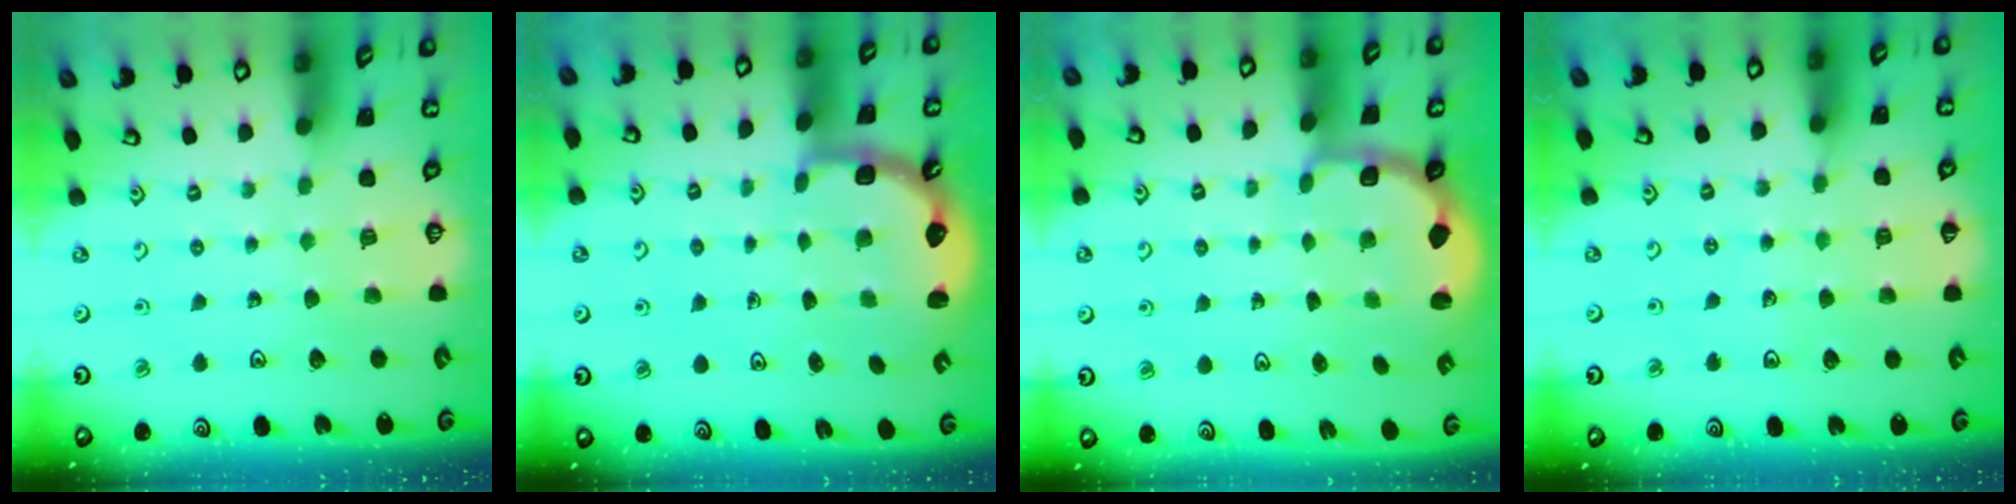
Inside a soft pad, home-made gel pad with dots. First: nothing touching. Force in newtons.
{"total": 2.5, "press": 2.1, "slide": 1.3}
{"total": 2.8, "press": 2.2, "slide": 1.7}
{"total": 2.4, "press": 2.1, "slide": 1.2}